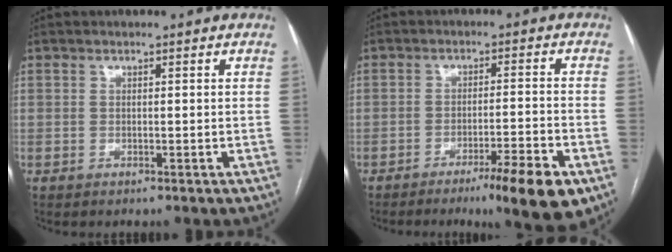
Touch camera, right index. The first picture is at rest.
{"total": 9.5, "force": [-5.6, 0.2, 7.7], "torque": [-0.105, -0.016, -0.084]}